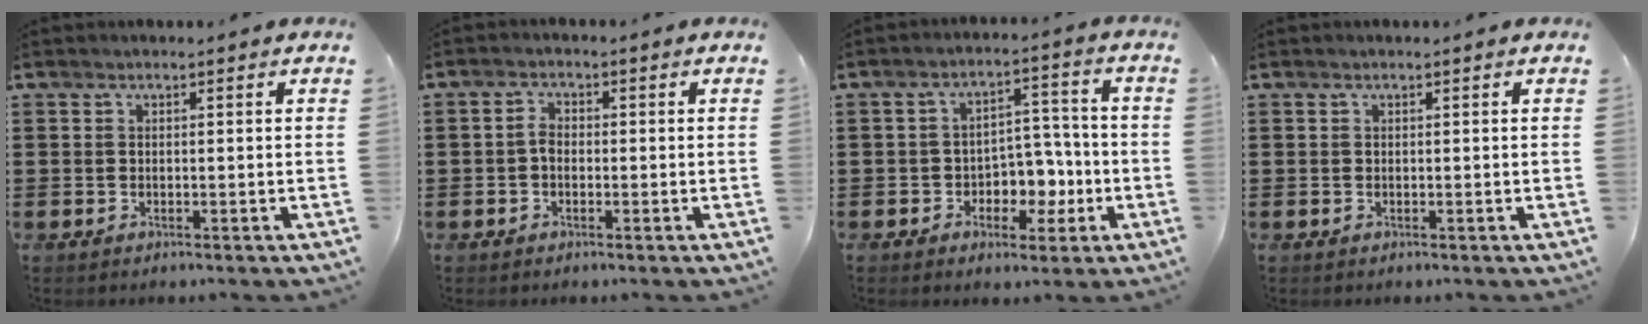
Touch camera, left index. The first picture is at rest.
{"total": 2.1, "force": [-0.4, 1.3, 1.7], "torque": [-0.042, 0.003, -0.012]}
{"total": 5.5, "force": [-1.8, 4.3, 2.9], "torque": [-0.053, 0.008, -0.037]}
{"total": 0.0}